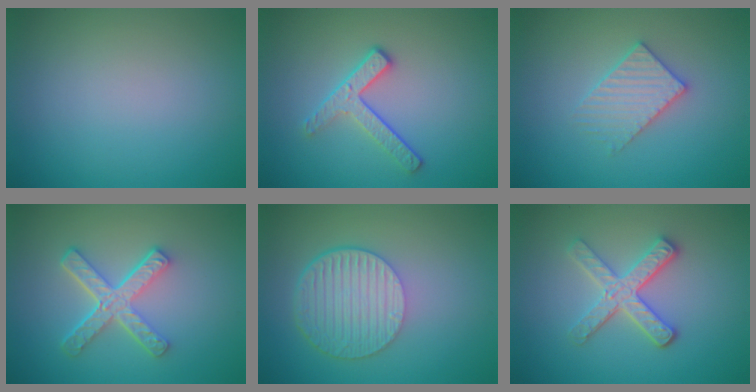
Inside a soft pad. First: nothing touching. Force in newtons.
{"total": 2.8, "press": 2.4, "slide": 1.4}
{"total": 3.0, "press": 3.0, "slide": 0.5}
{"total": 4.8, "press": 3.4, "slide": 3.4}
{"total": 6.5, "press": 4.5, "slide": 4.7}
{"total": 3.6, "press": 3.1, "slide": 1.8}